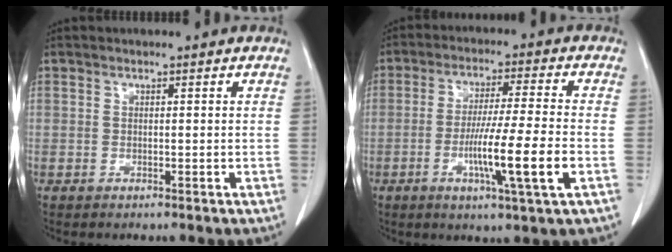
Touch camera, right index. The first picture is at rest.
{"total": 11.0, "force": [-3.2, -0.8, 10.5], "torque": [-0.187, -0.014, -0.057]}